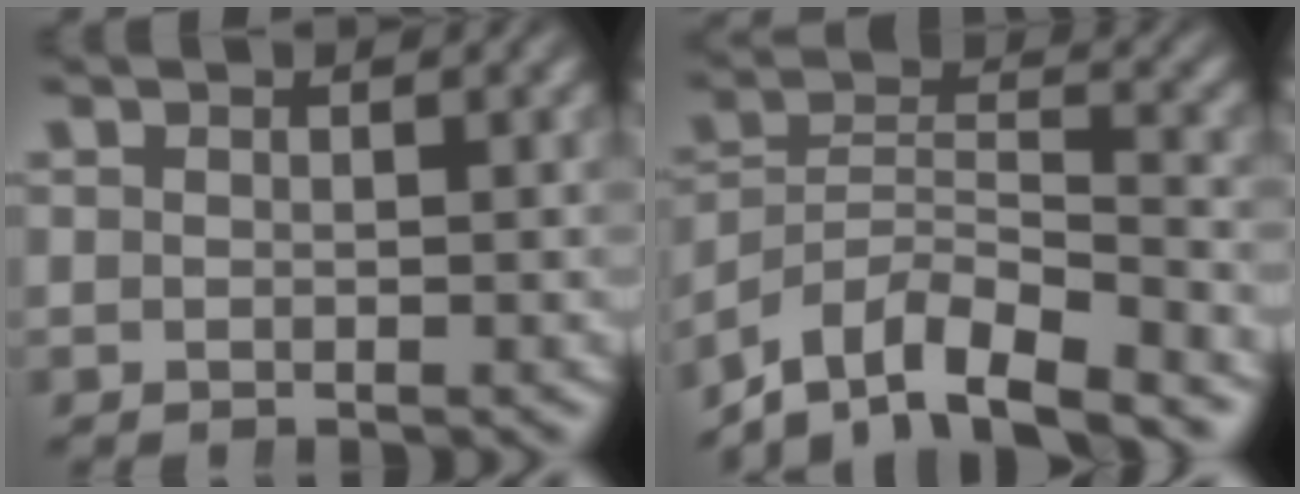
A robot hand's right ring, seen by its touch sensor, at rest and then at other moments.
{"total": 9.4, "force": [-5.8, 5.5, 5.0], "torque": [-0.093, -0.035, -0.087]}